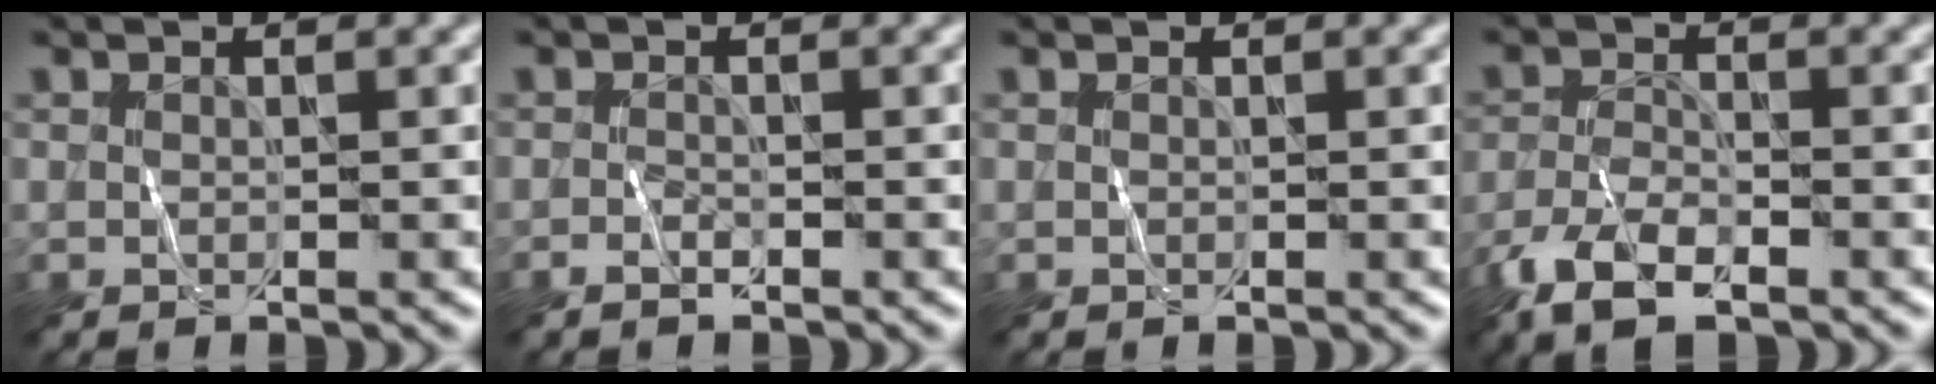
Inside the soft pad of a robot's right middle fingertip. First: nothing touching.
{"total": 0.9, "force": [-0.7, 0.3, 0.6], "torque": [-0.011, -0.001, -0.014]}
{"total": 0.0}
{"total": 5.9, "force": [-3.9, 2.4, 3.7], "torque": [-0.075, -0.010, -0.080]}